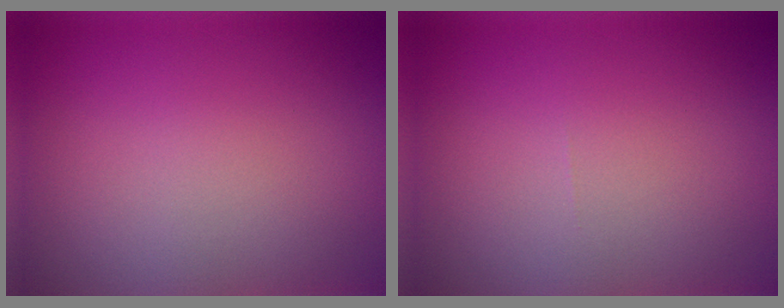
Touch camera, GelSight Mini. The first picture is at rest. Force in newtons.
{"total": 0.0}